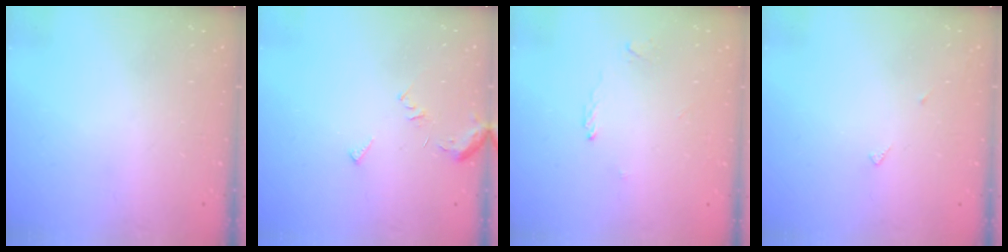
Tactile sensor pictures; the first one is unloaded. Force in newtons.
{"total": 5.8, "press": 5.8, "slide": 0.5}
{"total": 1.7, "press": 1.7, "slide": 0.3}
{"total": 3.7, "press": 3.7, "slide": 0.3}